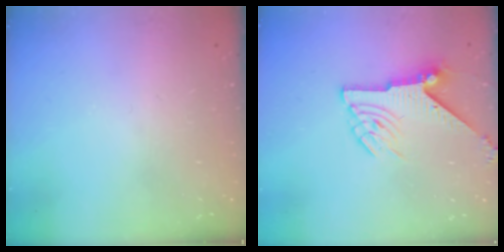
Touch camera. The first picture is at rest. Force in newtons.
{"total": 9.6, "press": 9.6, "slide": 0.4}